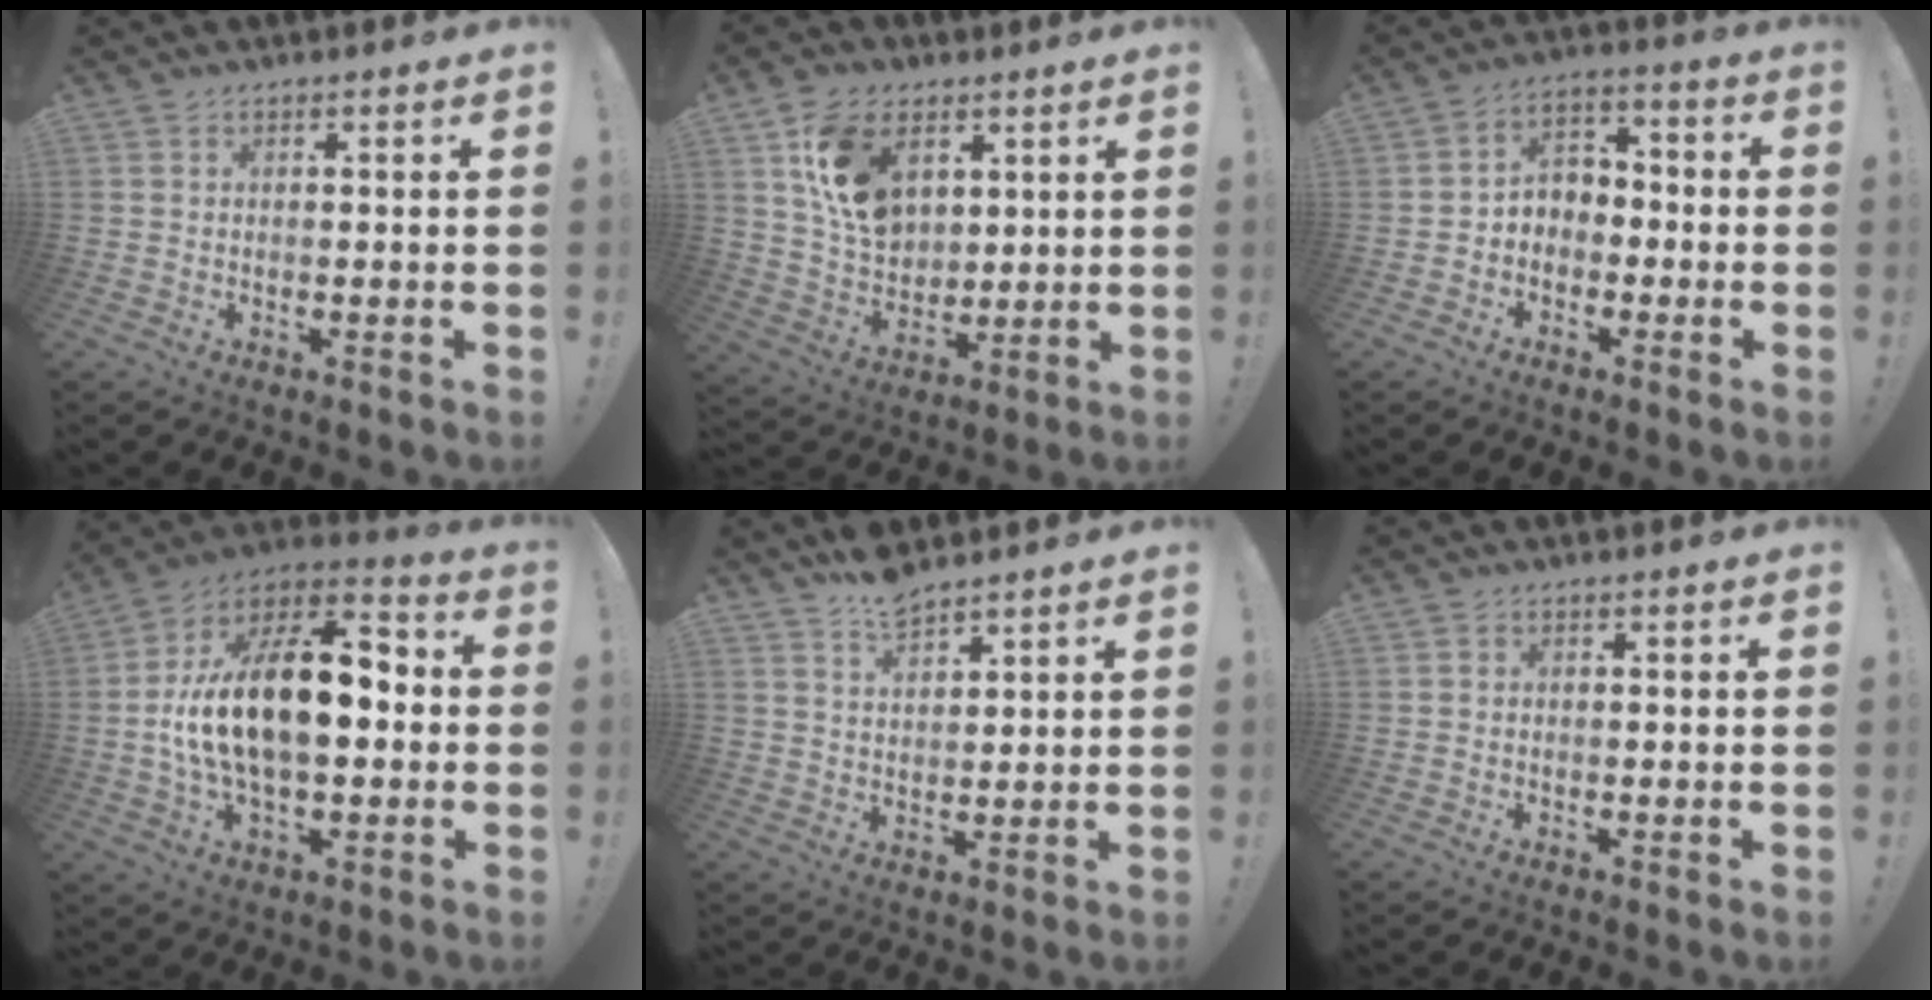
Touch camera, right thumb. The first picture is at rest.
{"total": 14.0, "force": [6.2, 9.8, 7.9], "torque": [-0.130, -0.015, 0.120]}
{"total": 5.6, "force": [-2.6, 4.7, 1.4], "torque": [-0.026, 0.021, -0.048]}
{"total": 22.3, "force": [0.1, 11.6, 19.0], "torque": [-0.325, 0.002, 0.002]}
{"total": 6.7, "force": [5.6, 2.3, 3.0], "torque": [-0.040, -0.035, 0.099]}
{"total": 0.6, "force": [0.0, 0.6, -0.1], "torque": [0.001, 0.004, 0.001]}